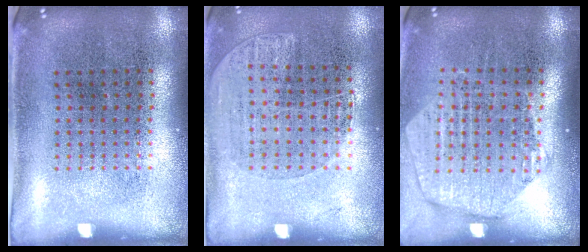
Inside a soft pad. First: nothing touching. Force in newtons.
{"total": 1.1, "press": 1.0, "slide": 0.5}
{"total": 1.9, "press": 1.7, "slide": 0.9}